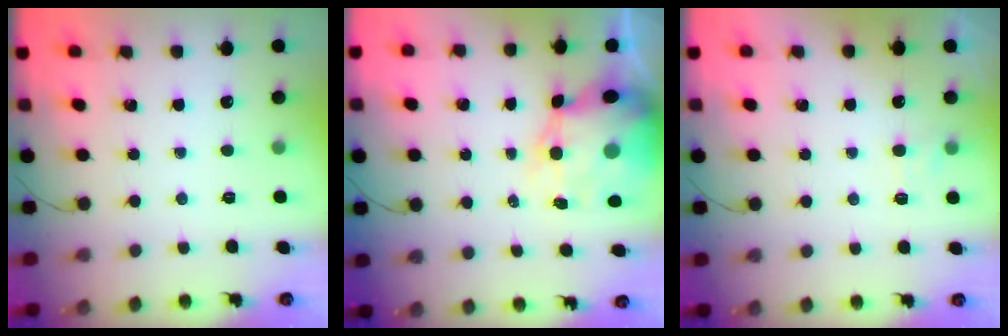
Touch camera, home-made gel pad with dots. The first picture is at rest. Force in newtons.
{"total": 8.7, "press": 8.3, "slide": 2.7}
{"total": 4.3, "press": 4.1, "slide": 1.4}